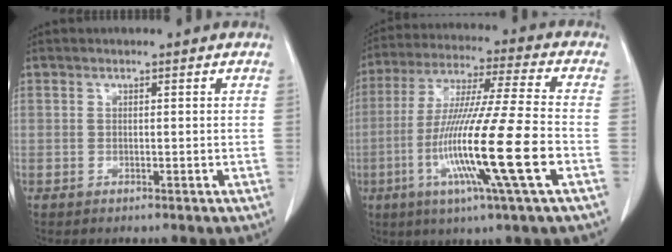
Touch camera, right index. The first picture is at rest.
{"total": 18.3, "force": [-5.6, -0.8, 17.4], "torque": [-0.343, -0.024, -0.108]}